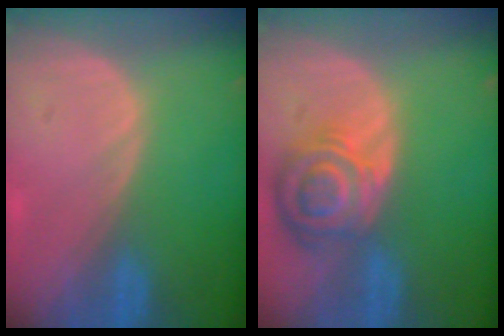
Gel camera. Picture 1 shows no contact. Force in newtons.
{"total": 8.3, "press": 7.3, "slide": 3.9}